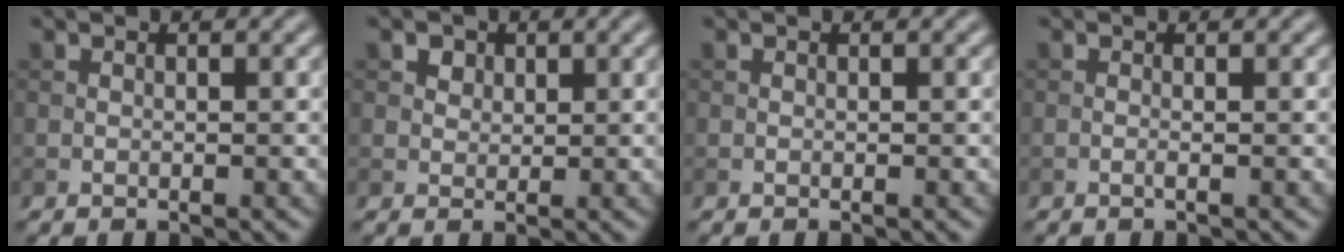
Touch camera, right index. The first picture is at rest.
{"total": 2.4, "force": [1.4, 1.7, 0.9], "torque": [-0.021, -0.004, 0.026]}
{"total": 0.0}
{"total": 0.5, "force": [-0.2, 0.0, 0.5], "torque": [-0.011, -0.003, -0.005]}